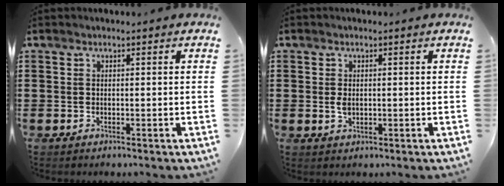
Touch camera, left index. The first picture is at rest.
{"total": 1.9, "force": [0.1, 1.1, 1.6], "torque": [-0.032, 0.003, 0.001]}